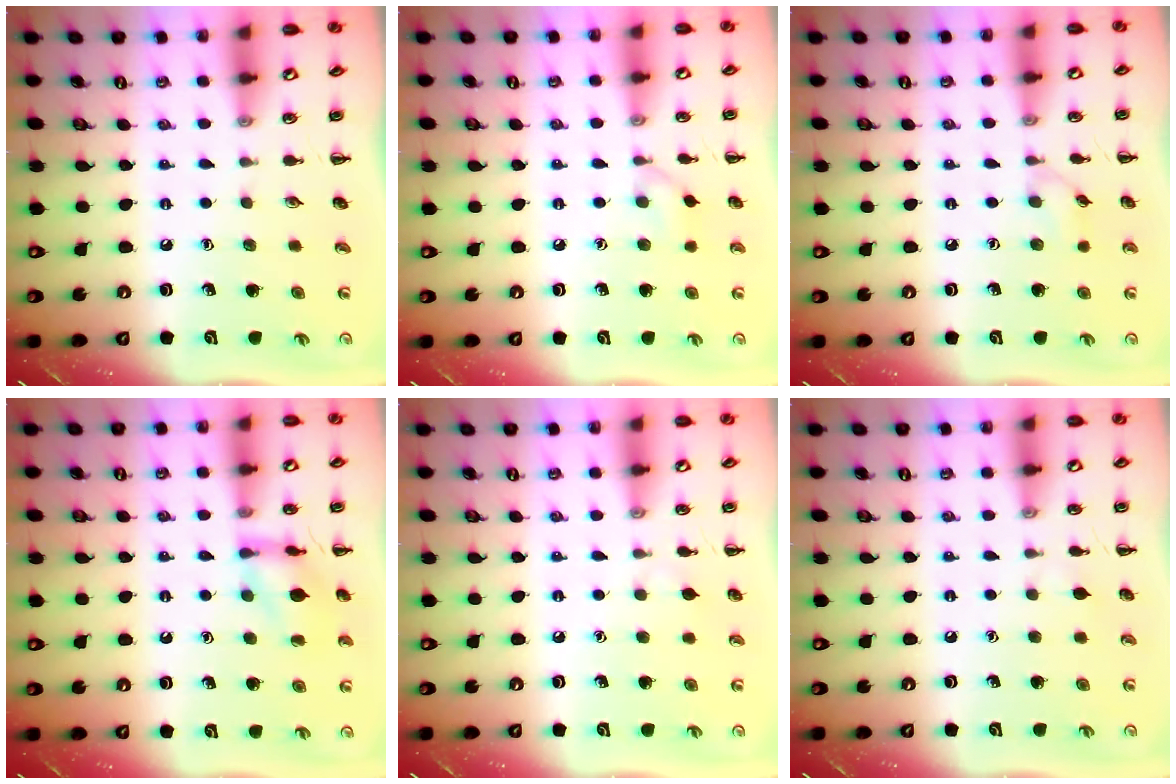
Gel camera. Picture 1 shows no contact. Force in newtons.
{"total": 5.8, "press": 5.6, "slide": 1.6}
{"total": 5.8, "press": 5.5, "slide": 1.9}
{"total": 11.7, "press": 11.7, "slide": 0.4}
{"total": 3.9, "press": 3.6, "slide": 1.6}
{"total": 2.7, "press": 2.5, "slide": 1.0}